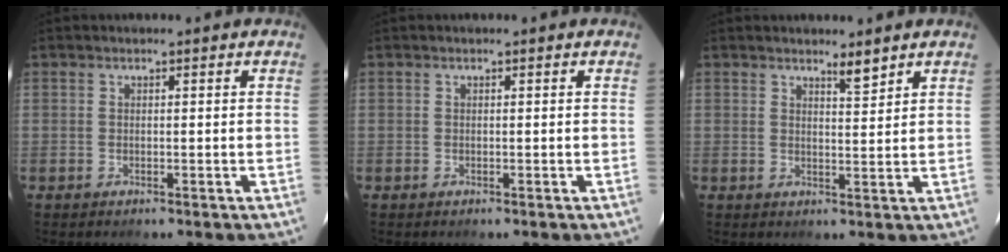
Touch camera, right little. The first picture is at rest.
{"total": 0.0}
{"total": 2.7, "force": [2.2, 0.2, 1.5], "torque": [-0.024, -0.005, 0.035]}